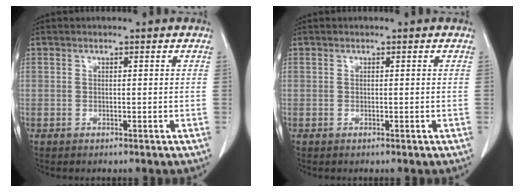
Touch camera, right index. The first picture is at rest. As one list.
[{"total": 0.0}]